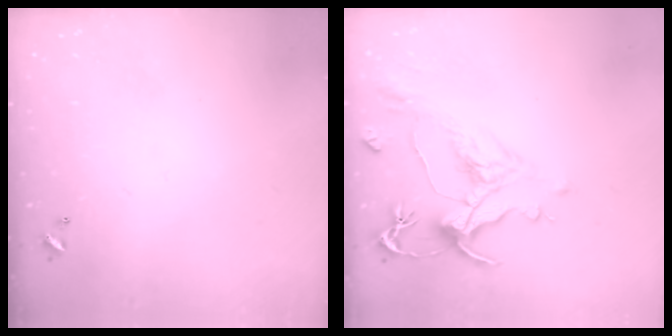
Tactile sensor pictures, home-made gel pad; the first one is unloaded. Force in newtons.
{"total": 2.0, "press": 1.5, "slide": 1.4}